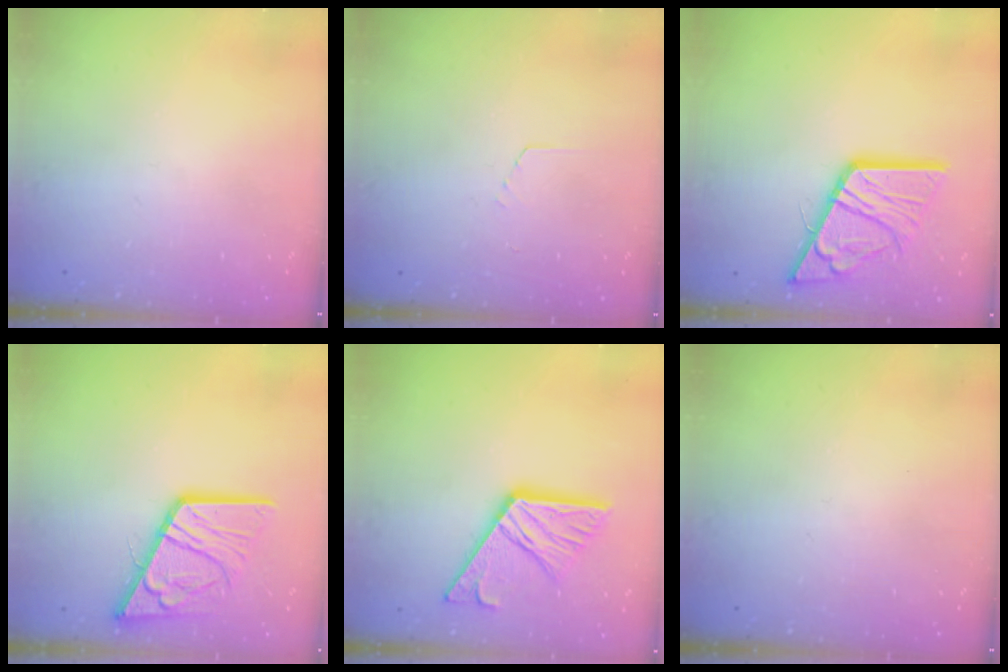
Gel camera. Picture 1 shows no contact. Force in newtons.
{"total": 2.9, "press": 2.9, "slide": 0.2}
{"total": 18.3, "press": 18.2, "slide": 2.0}
{"total": 15.8, "press": 15.7, "slide": 1.8}
{"total": 17.5, "press": 17.4, "slide": 1.7}
{"total": 0.0}